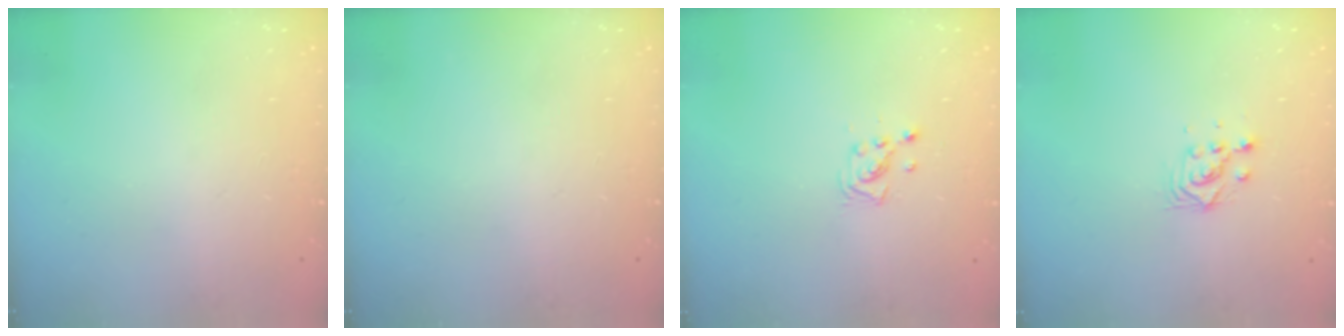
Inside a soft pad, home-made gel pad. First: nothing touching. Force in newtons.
{"total": 0.0}
{"total": 3.0, "press": 3.0, "slide": 0.5}
{"total": 3.7, "press": 3.7, "slide": 0.2}